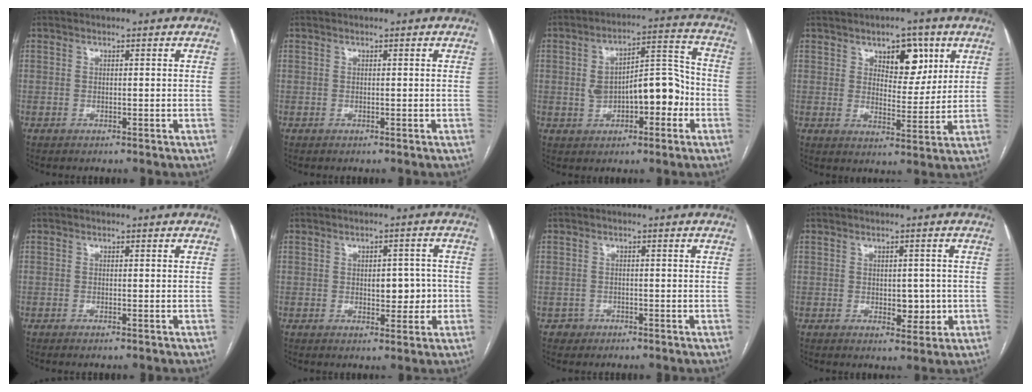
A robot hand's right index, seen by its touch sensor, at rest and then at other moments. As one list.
[{"total": 0.0}, {"total": 11.3, "force": [-1.9, 4.8, 10.1], "torque": [-0.163, 0.039, -0.019]}, {"total": 7.4, "force": [3.7, 3.8, 5.3], "torque": [-0.071, 0.005, 0.059]}, {"total": 0.7, "force": [-0.5, -0.1, 0.5], "torque": [-0.012, -0.003, -0.007]}, {"total": 4.8, "force": [-0.3, 2.6, 4.0], "torque": [-0.046, 0.011, 0.002]}, {"total": 2.0, "force": [-1.0, 1.7, -0.3], "torque": [0.008, 0.011, -0.018]}, {"total": 3.8, "force": [-0.4, 2.3, 3.0], "torque": [-0.031, 0.000, 0.001]}]